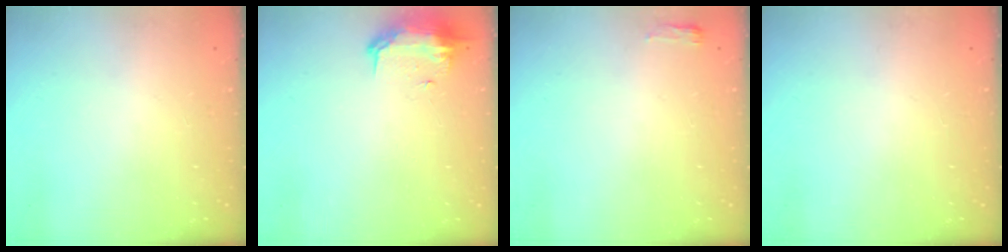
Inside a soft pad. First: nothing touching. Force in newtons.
{"total": 8.7, "press": 8.5, "slide": 1.8}
{"total": 2.7, "press": 2.6, "slide": 0.8}
{"total": 0.0}